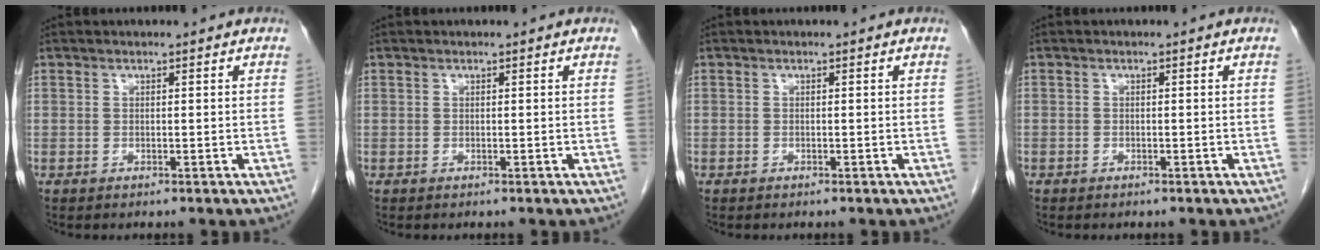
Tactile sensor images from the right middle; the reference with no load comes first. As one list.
[{"total": 0.0}, {"total": 0.0}, {"total": 0.6, "force": [-0.4, 0.5, 0.0], "torque": [-0.007, 0.003, -0.009]}]